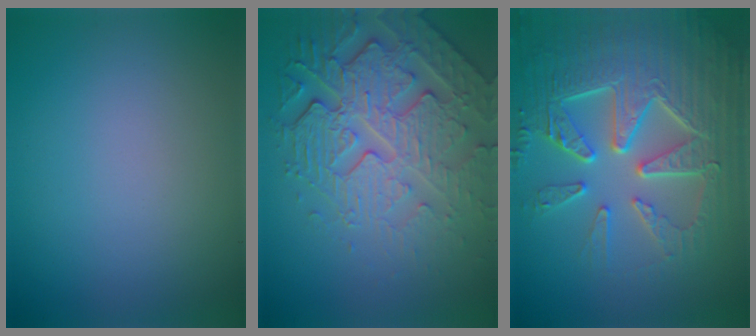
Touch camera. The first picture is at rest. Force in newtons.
{"total": 6.6, "press": 5.4, "slide": 3.9}
{"total": 9.7, "press": 6.7, "slide": 7.1}